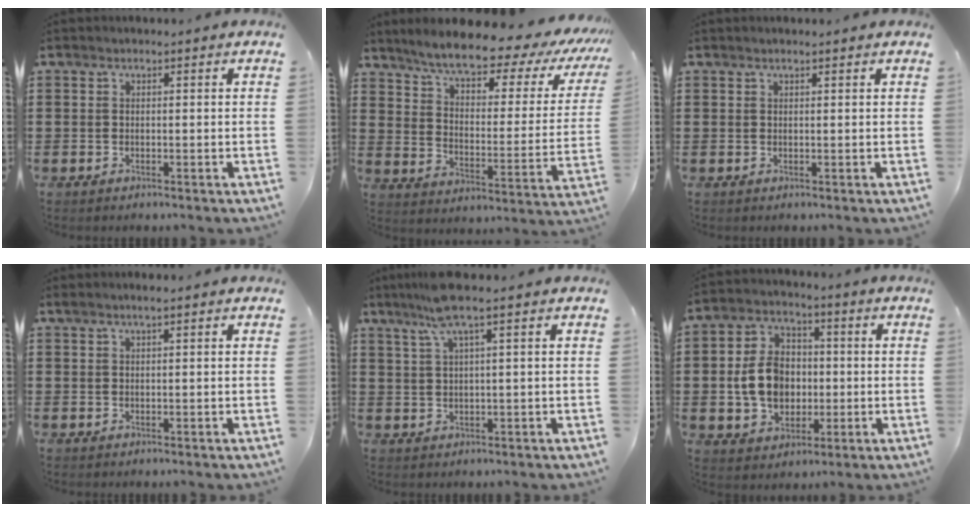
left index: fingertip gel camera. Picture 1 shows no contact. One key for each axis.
{"total": 7.7, "fx": 6.4, "fy": 0.8, "fz": 4.2, "tx": -0.101, "ty": -0.043, "tz": 0.100}
{"total": 0.6, "fx": 0.5, "fy": 0.0, "fz": 0.4, "tx": -0.009, "ty": 0.000, "tz": 0.009}
{"total": 1.3, "fx": 0.6, "fy": 0.0, "fz": 1.1, "tx": -0.021, "ty": 0.001, "tz": 0.011}
{"total": 5.6, "fx": 3.0, "fy": 0.0, "fz": 4.7, "tx": -0.099, "ty": 0.005, "tz": 0.052}
{"total": 8.9, "fx": -0.6, "fy": 6.9, "fz": 5.6, "tx": -0.126, "ty": 0.006, "tz": -0.016}